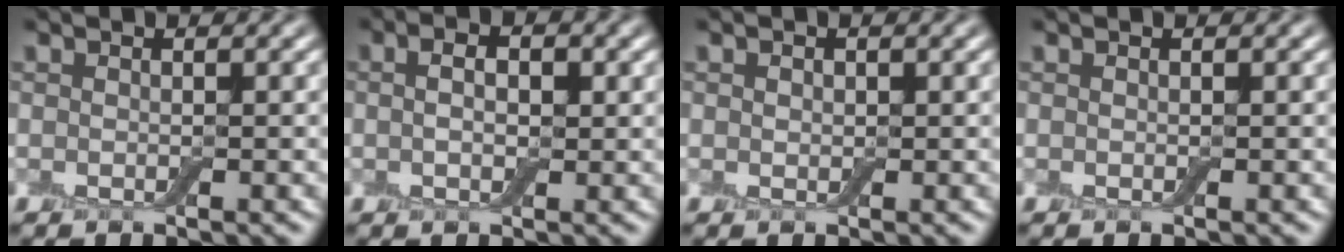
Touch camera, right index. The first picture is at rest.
{"total": 3.7, "force": [1.2, 2.2, 2.7], "torque": [-0.034, 0.011, 0.003]}
{"total": 0.6, "force": [0.2, 0.5, 0.2], "torque": [-0.002, -0.001, 0.004]}
{"total": 0.0}